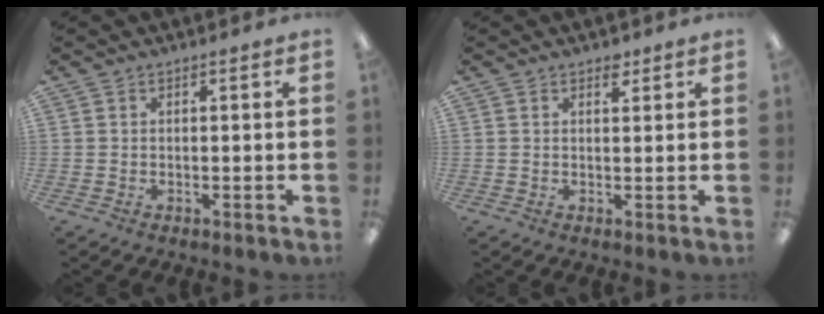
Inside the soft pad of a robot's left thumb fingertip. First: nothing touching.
{"total": 2.2, "force": [1.6, 1.1, 1.1], "torque": [0.000, -0.009, 0.023]}